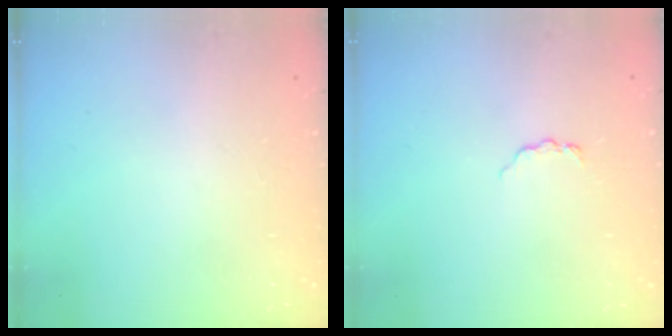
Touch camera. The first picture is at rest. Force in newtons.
{"total": 3.6, "press": 3.5, "slide": 0.5}